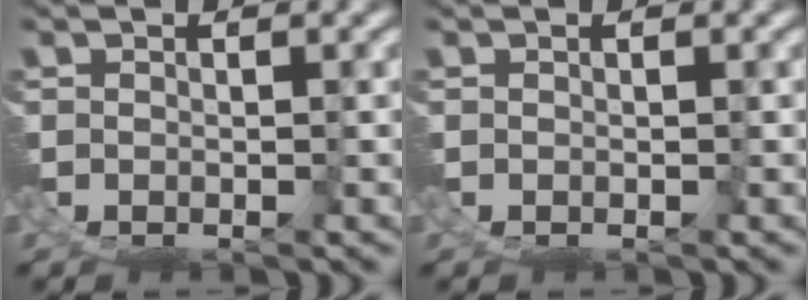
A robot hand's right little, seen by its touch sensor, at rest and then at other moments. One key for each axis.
{"total": 0.0}